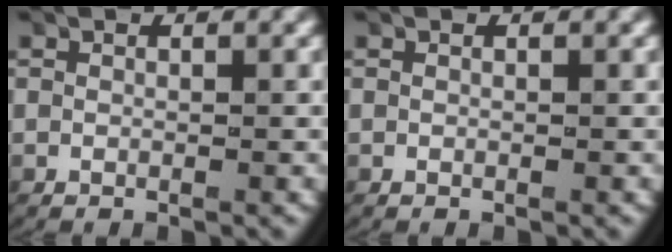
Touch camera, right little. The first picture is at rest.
{"total": 0.0}